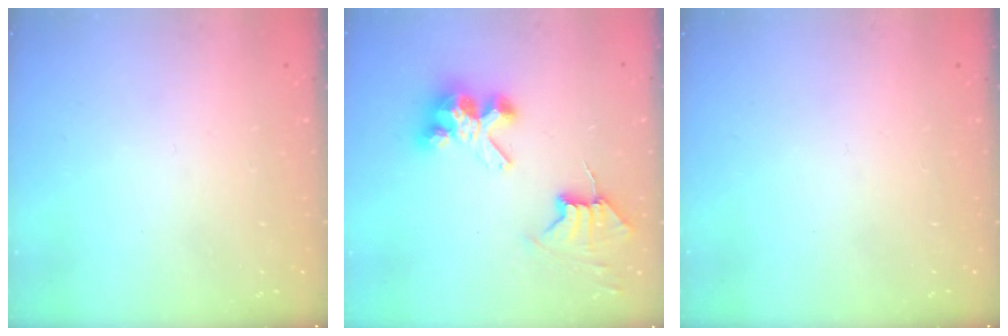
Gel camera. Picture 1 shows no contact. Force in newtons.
{"total": 11.9, "press": 11.9, "slide": 0.9}
{"total": 0.0}